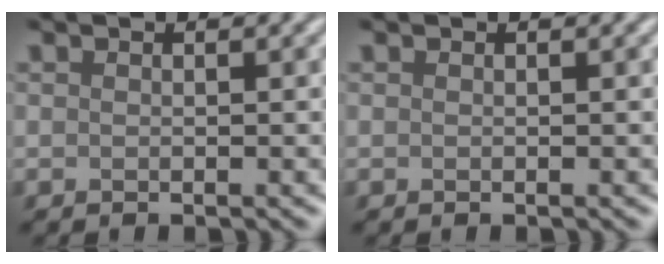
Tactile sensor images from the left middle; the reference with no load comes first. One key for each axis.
{"total": 0.0}